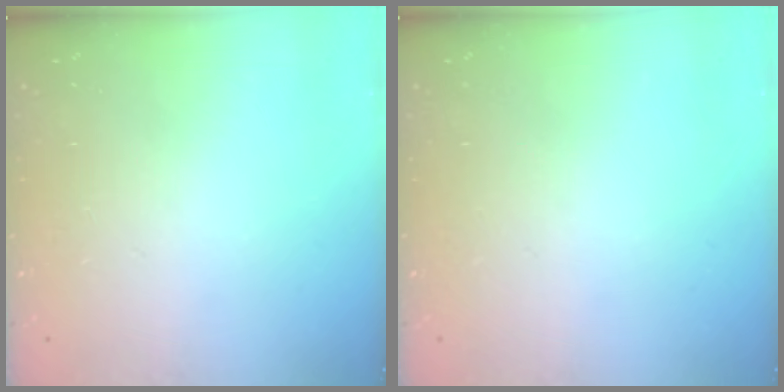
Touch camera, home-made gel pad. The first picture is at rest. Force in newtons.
{"total": 0.0}